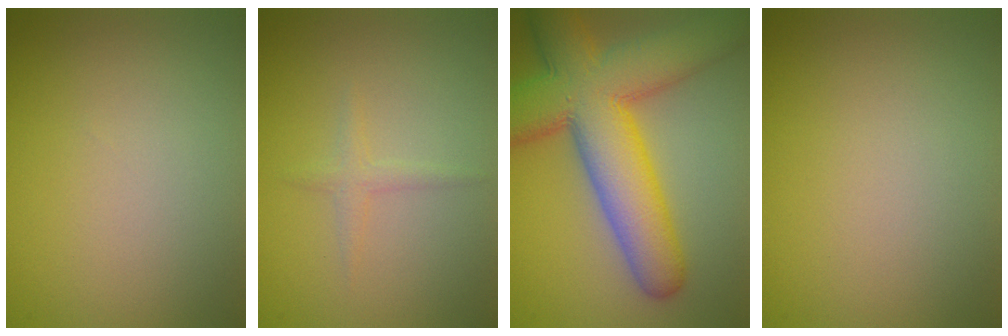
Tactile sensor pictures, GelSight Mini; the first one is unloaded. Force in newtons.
{"total": 1.1, "press": 1.1, "slide": 0.0}
{"total": 11.9, "press": 11.9, "slide": 0.3}
{"total": 0.0}